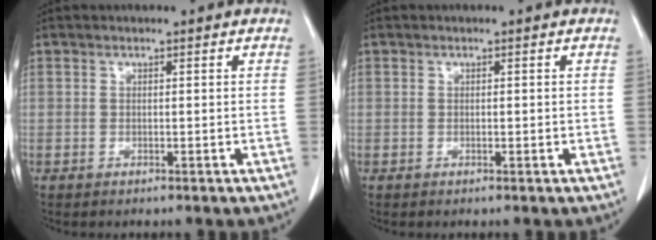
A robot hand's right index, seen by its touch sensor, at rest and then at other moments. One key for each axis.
{"total": 0.0}